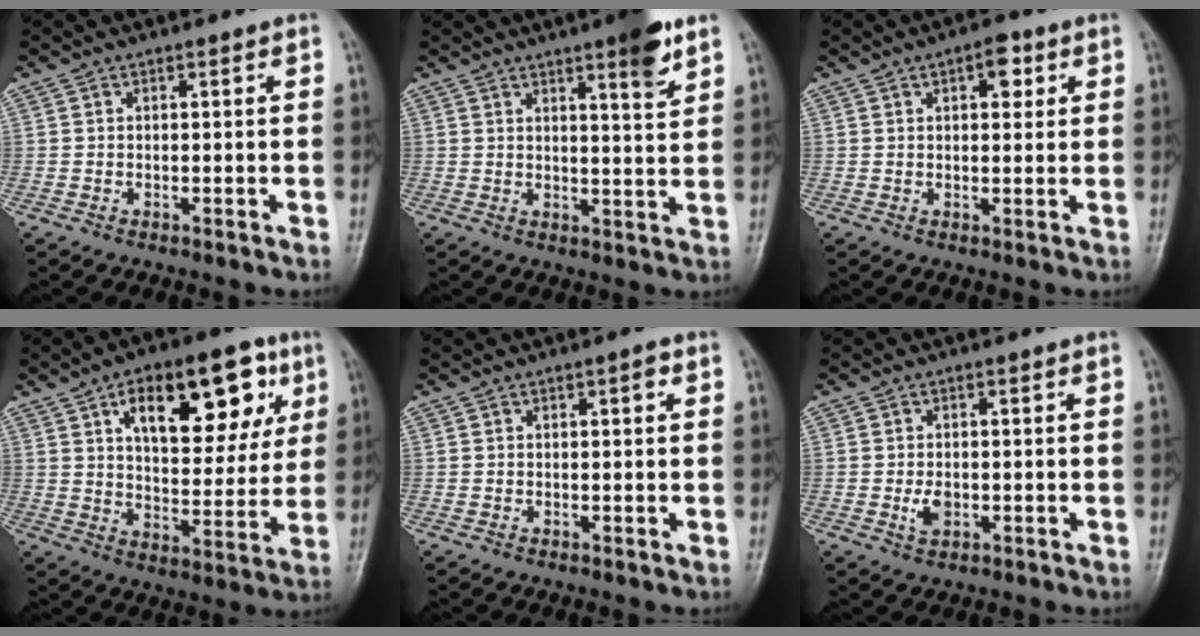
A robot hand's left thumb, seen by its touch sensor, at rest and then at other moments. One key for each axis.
{"total": 7.5, "fx": 4.6, "fy": 1.2, "fz": 5.8, "tx": -0.075, "ty": -0.026, "tz": 0.063}
{"total": 4.3, "fx": 1.9, "fy": 2.2, "fz": 3.2, "tx": -0.026, "ty": -0.001, "tz": 0.018}
{"total": 20.4, "fx": 8.6, "fy": 9.9, "fz": 15.5, "tx": -0.174, "ty": -0.017, "tz": 0.129}
{"total": 1.8, "fx": 0.6, "fy": 0.6, "fz": 1.6, "tx": -0.022, "ty": 0.002, "tz": 0.008}
{"total": 2.9, "fx": -0.7, "fy": 2.0, "fz": 2.0, "tx": -0.032, "ty": 0.000, "tz": -0.011}